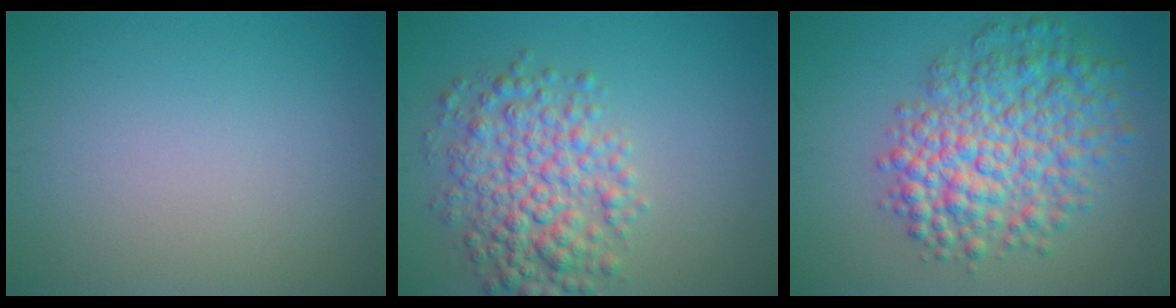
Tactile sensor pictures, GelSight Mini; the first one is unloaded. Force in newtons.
{"total": 5.8, "press": 5.8, "slide": 0.0}
{"total": 8.1, "press": 8.1, "slide": 0.2}